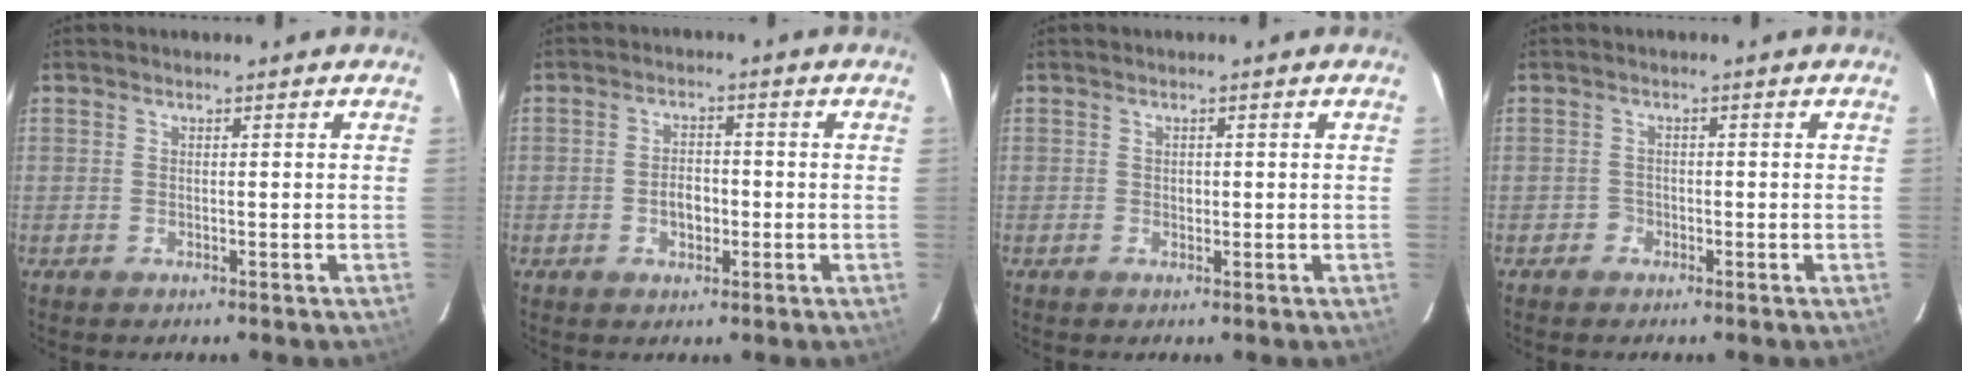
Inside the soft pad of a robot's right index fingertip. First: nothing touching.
{"total": 3.8, "force": [-1.1, 2.5, 2.6], "torque": [-0.048, 0.007, -0.015]}
{"total": 0.8, "force": [-0.1, 0.7, 0.3], "torque": [-0.003, 0.002, 0.000]}
{"total": 1.5, "force": [-0.9, 1.1, 0.0], "torque": [0.001, 0.004, -0.016]}